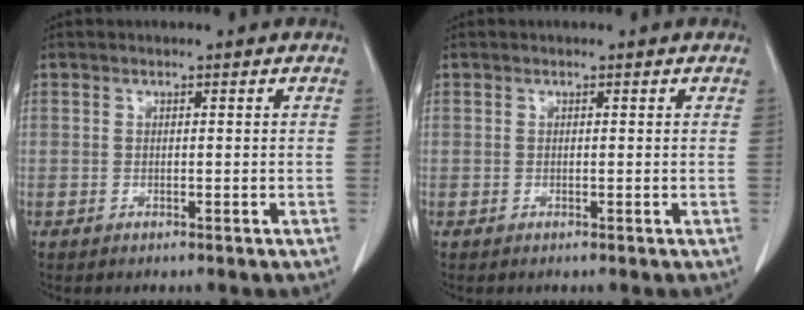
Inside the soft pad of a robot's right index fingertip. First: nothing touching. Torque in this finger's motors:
{"motor_torque": [-0.06, 0.04, 0.02, -0.01]}